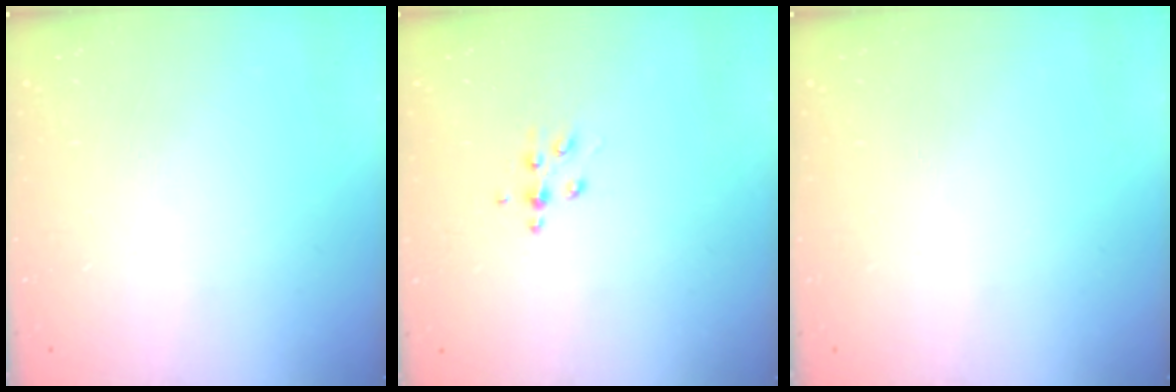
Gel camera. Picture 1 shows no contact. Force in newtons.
{"total": 5.3, "press": 4.8, "slide": 2.2}
{"total": 0.0}